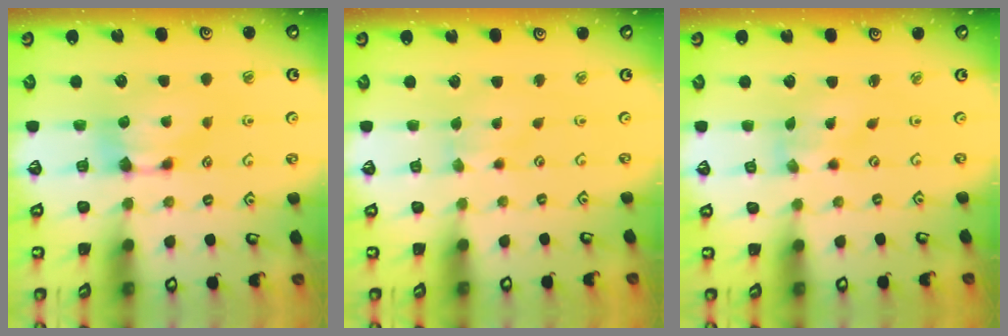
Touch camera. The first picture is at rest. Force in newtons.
{"total": 0.6, "press": 0.4, "slide": 0.4}
{"total": 1.7, "press": 1.3, "slide": 1.0}